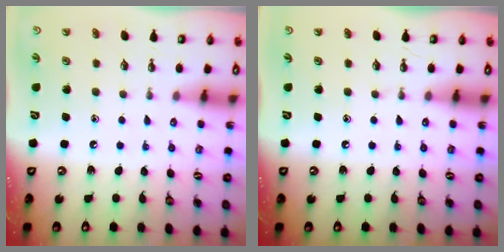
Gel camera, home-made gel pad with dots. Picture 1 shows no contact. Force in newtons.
{"total": 0.0}